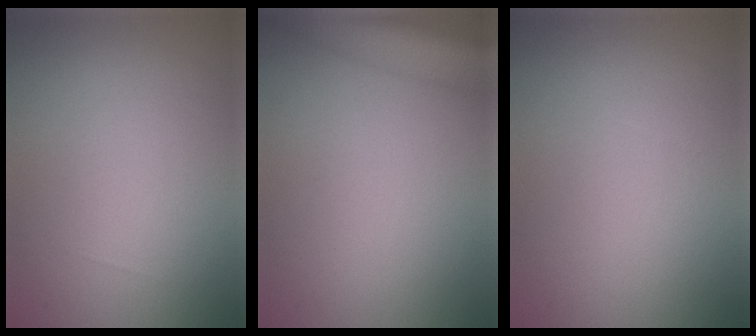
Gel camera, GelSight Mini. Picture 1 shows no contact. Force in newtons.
{"total": 6.9, "press": 6.9, "slide": 0.4}
{"total": 0.0}